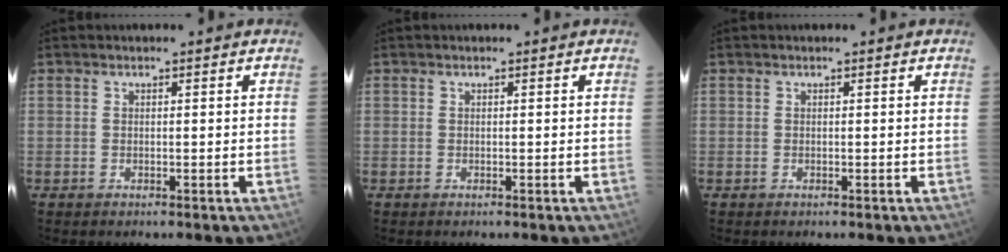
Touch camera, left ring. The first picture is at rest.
{"total": 0.0}
{"total": 0.0}